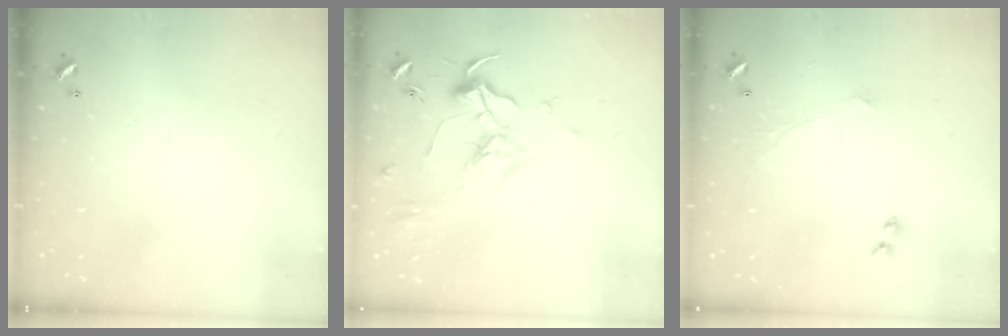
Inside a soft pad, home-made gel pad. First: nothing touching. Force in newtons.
{"total": 1.8, "press": 1.7, "slide": 0.6}
{"total": 1.2, "press": 0.7, "slide": 1.0}